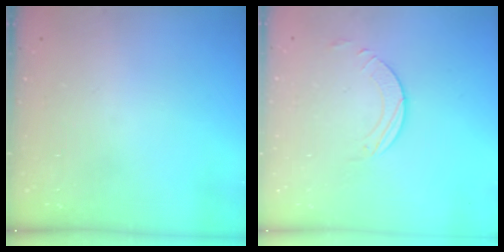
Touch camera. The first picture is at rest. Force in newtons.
{"total": 2.8, "press": 2.8, "slide": 0.2}